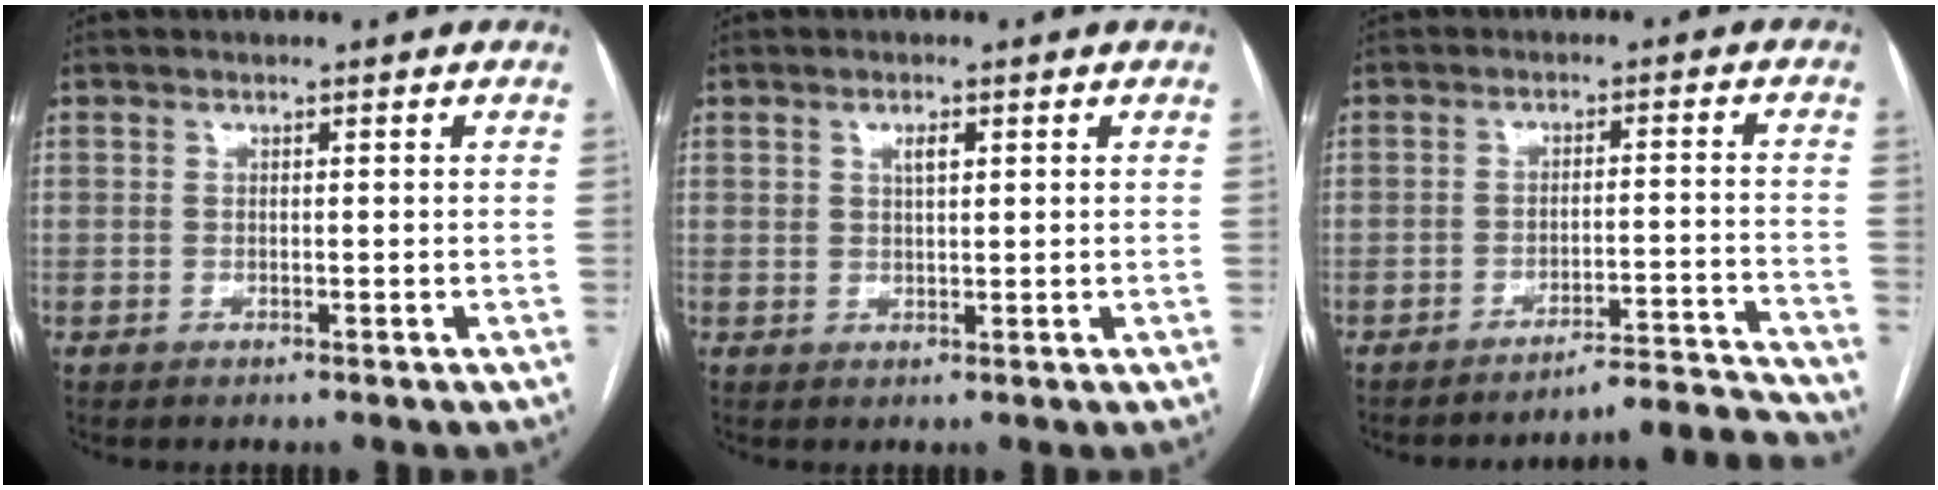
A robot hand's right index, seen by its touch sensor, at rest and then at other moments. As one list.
[{"total": 1.9, "force": [0.8, 0.9, 1.5], "torque": [-0.026, 0.002, 0.015]}, {"total": 9.9, "force": [-9.7, -2.1, -0.2], "torque": [0.021, 0.022, -0.139]}]